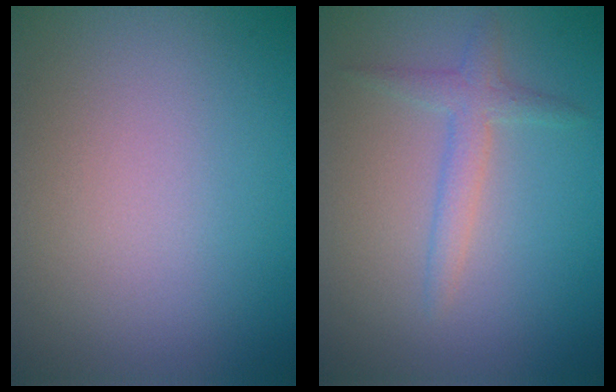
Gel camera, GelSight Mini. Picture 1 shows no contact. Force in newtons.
{"total": 2.0, "press": 2.0, "slide": 0.1}